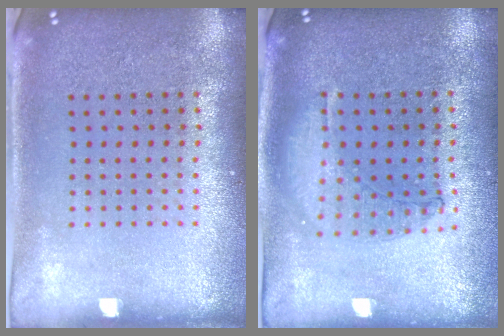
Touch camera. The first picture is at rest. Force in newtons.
{"total": 1.0, "press": 0.9, "slide": 0.3}